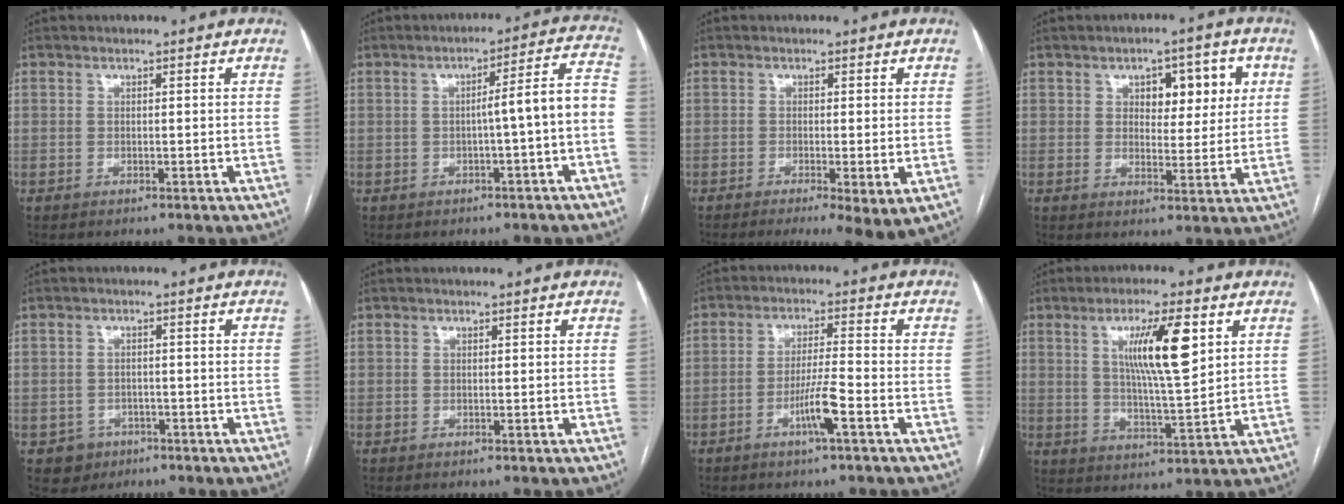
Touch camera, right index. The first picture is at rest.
{"total": 7.3, "force": [-1.7, -0.5, 7.1], "torque": [-0.089, 0.027, -0.022]}
{"total": 6.6, "force": [-3.3, 1.1, 5.6], "torque": [-0.068, -0.017, -0.050]}
{"total": 7.7, "force": [2.8, 3.8, 6.1], "torque": [-0.068, 0.014, 0.039]}
{"total": 3.6, "force": [-1.7, 3.2, 0.2], "torque": [0.005, 0.012, -0.019]}
{"total": 0.0}
{"total": 5.6, "force": [-2.7, -0.3, 4.9], "torque": [-0.095, -0.004, -0.051]}
{"total": 10.7, "force": [3.8, 1.1, 10.0], "torque": [-0.172, -0.001, 0.067]}